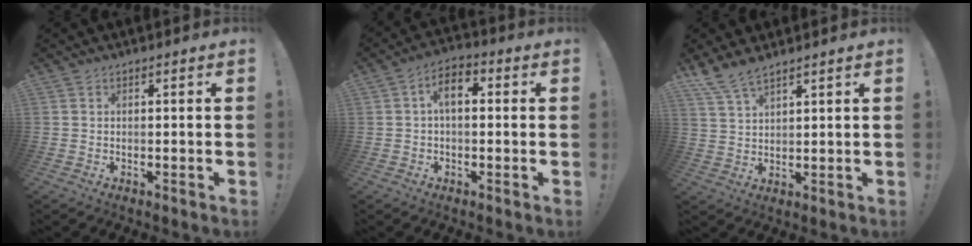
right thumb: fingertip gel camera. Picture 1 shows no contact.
{"total": 6.6, "force": [1.0, 3.8, 5.4], "torque": [-0.086, 0.008, 0.018]}
{"total": 6.0, "force": [5.2, 1.4, 2.7], "torque": [-0.064, -0.025, 0.101]}